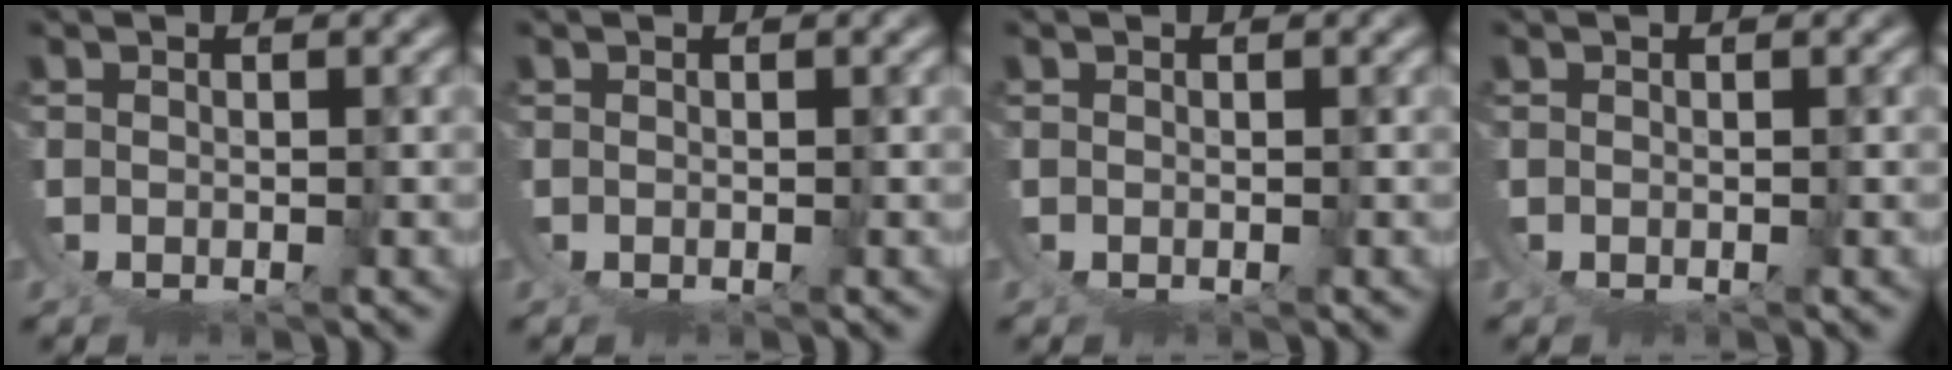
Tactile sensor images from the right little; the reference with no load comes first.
{"total": 0.0}
{"total": 0.0}
{"total": 0.0}